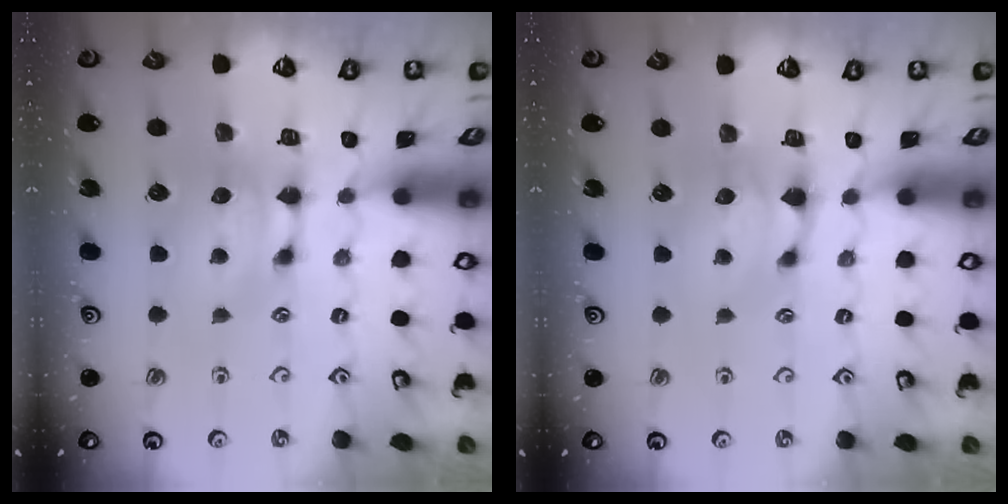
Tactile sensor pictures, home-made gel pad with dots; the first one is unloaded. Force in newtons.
{"total": 1.4, "press": 0.9, "slide": 1.0}